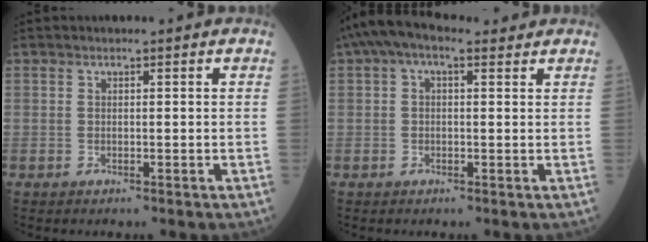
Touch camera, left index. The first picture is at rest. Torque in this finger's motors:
{"motor_torque": [0.59, -0.54, -0.01, 0.10]}